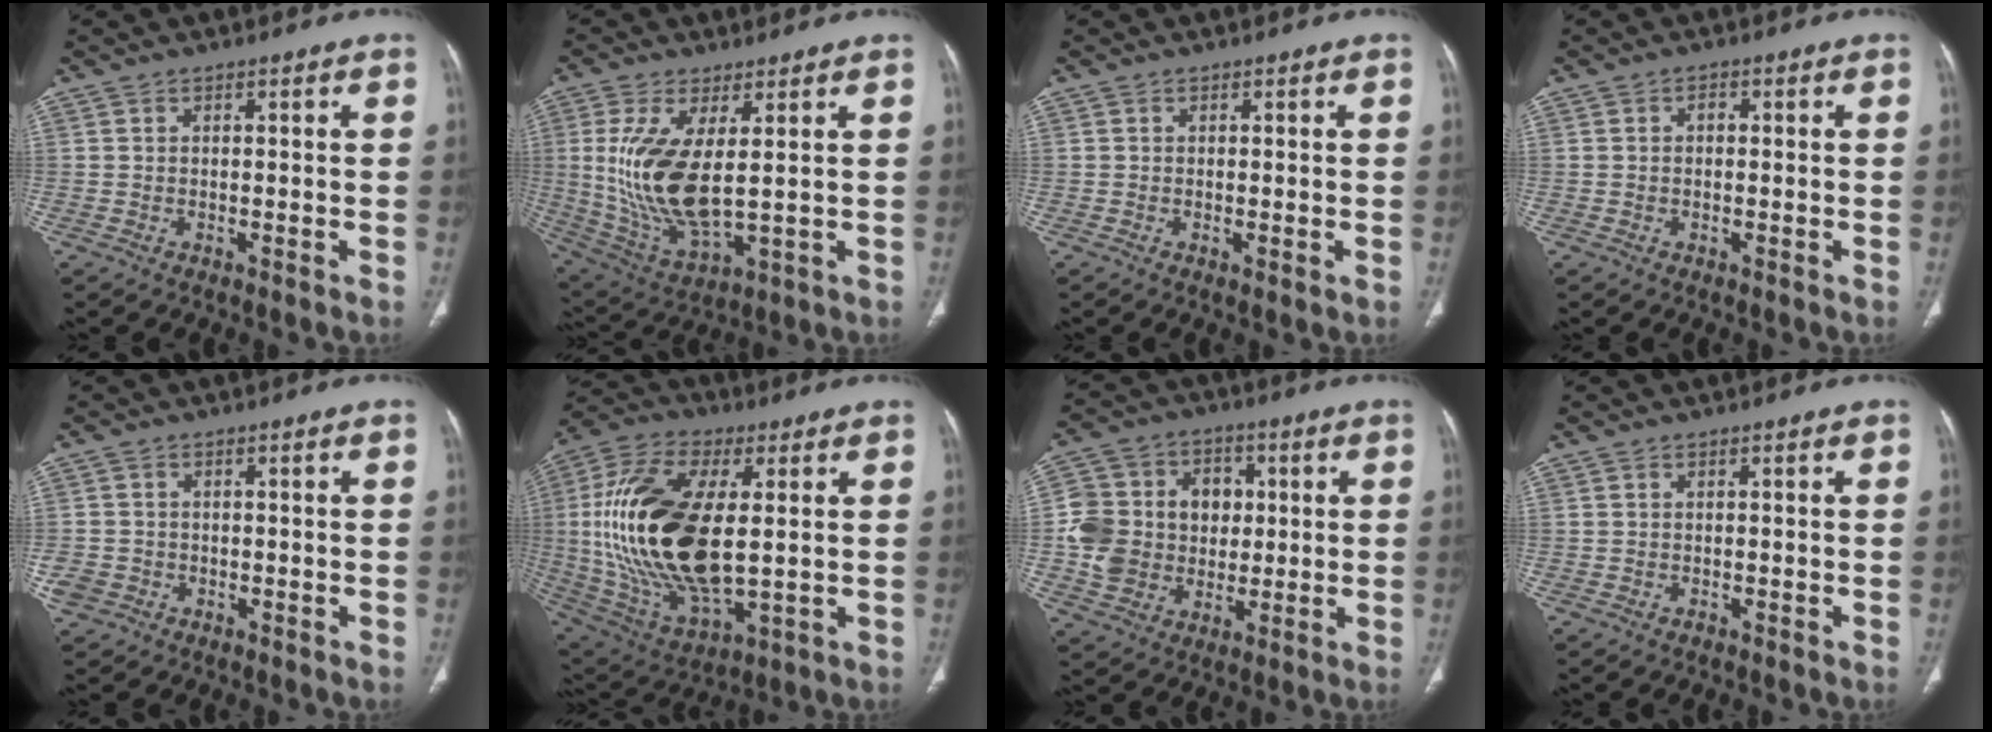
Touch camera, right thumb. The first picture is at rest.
{"total": 15.1, "force": [1.9, 6.1, 13.6], "torque": [-0.293, -0.024, 0.054]}
{"total": 0.8, "force": [-0.2, 0.1, 0.8], "torque": [-0.015, -0.006, -0.003]}
{"total": 1.2, "force": [0.0, 0.8, 0.9], "torque": [-0.011, 0.004, -0.003]}
{"total": 4.0, "force": [-1.6, 3.4, 1.3], "torque": [-0.028, 0.014, -0.026]}
{"total": 26.8, "force": [1.9, 13.0, 23.4], "torque": [-0.481, -0.014, 0.040]}
{"total": 15.0, "force": [0.4, 13.0, 7.5], "torque": [-0.111, 0.025, 0.013]}
{"total": 0.0}